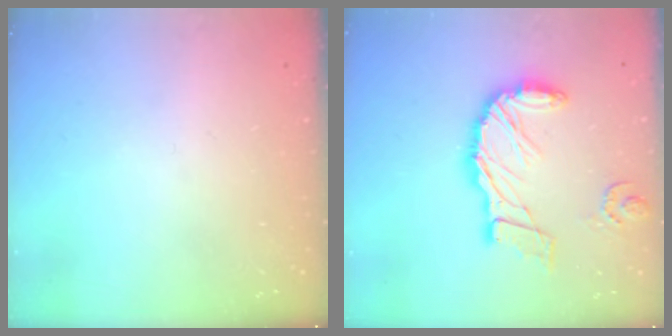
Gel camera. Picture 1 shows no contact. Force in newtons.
{"total": 16.6, "press": 16.4, "slide": 2.7}